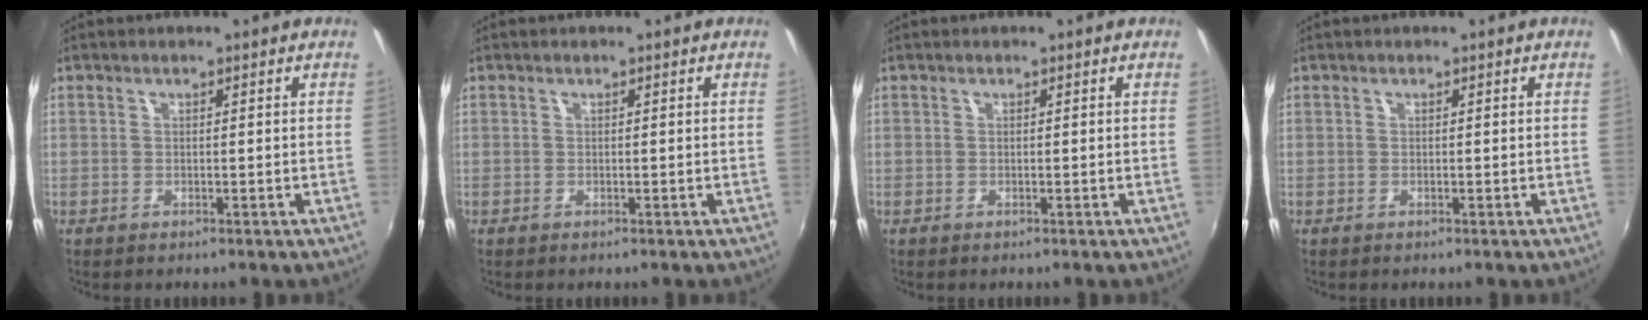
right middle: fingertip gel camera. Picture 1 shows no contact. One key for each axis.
{"total": 0.0}
{"total": 0.0}
{"total": 0.0}